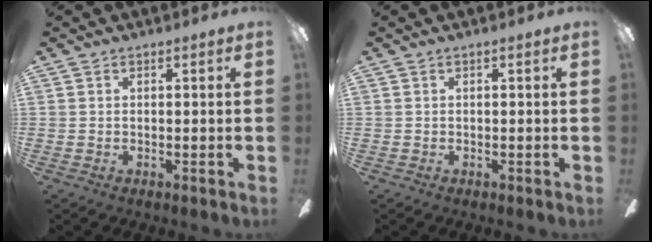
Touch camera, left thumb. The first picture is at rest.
{"total": 0.0}